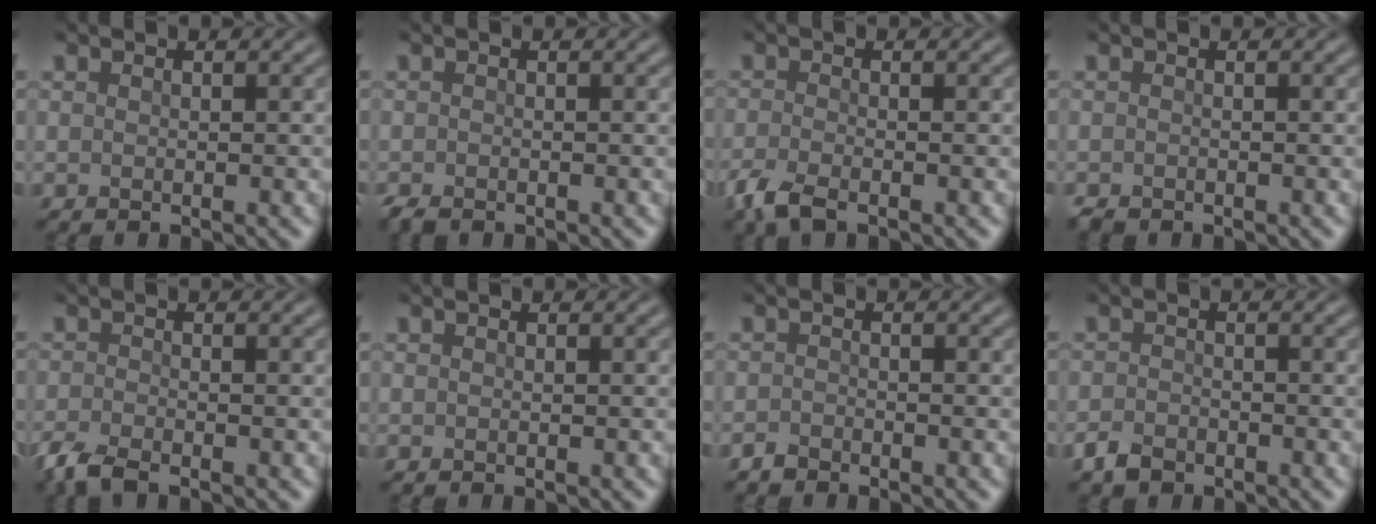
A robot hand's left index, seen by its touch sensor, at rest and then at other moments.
{"total": 0.9, "force": [-0.8, 0.3, 0.3], "torque": [-0.005, -0.004, -0.016]}
{"total": 2.7, "force": [-1.9, 0.9, 1.7], "torque": [-0.042, -0.007, -0.046]}
{"total": 0.7, "force": [-0.6, 0.2, 0.1], "torque": [0.000, -0.003, -0.012]}
{"total": 2.9, "force": [-2.2, 0.8, 1.6], "torque": [-0.037, -0.008, -0.053]}
{"total": 0.0}
{"total": 1.0, "force": [-0.9, 0.4, 0.2], "torque": [-0.003, 0.001, -0.021]}
{"total": 1.9, "force": [-1.5, 1.0, 0.7], "torque": [-0.012, 0.000, -0.034]}